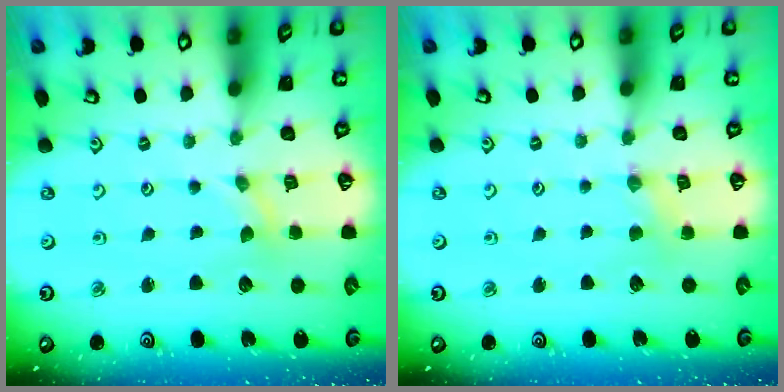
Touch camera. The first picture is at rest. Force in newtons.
{"total": 1.3, "press": 1.2, "slide": 0.2}